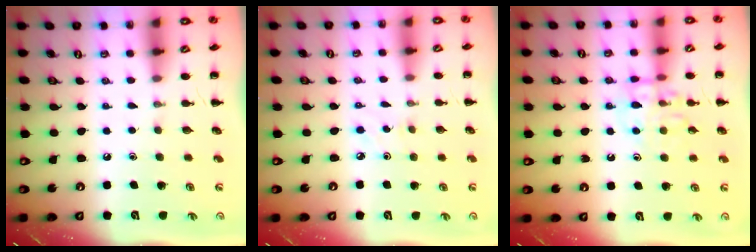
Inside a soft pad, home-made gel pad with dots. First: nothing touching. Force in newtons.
{"total": 2.1, "press": 2.0, "slide": 0.8}
{"total": 11.5, "press": 11.4, "slide": 0.9}